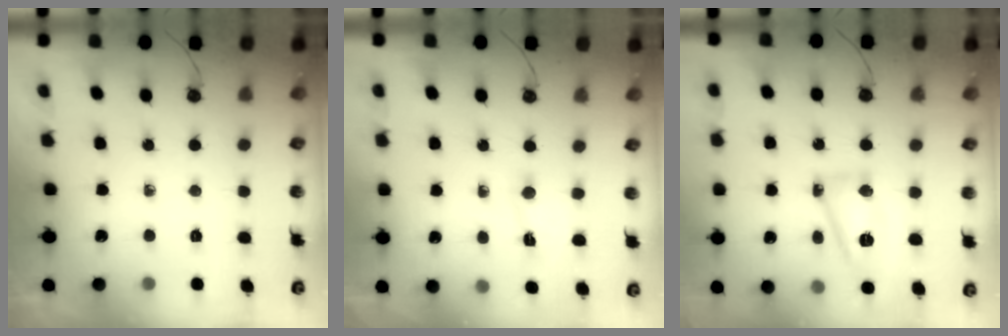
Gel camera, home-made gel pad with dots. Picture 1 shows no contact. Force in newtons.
{"total": 3.8, "press": 3.7, "slide": 0.4}
{"total": 9.4, "press": 9.2, "slide": 2.0}